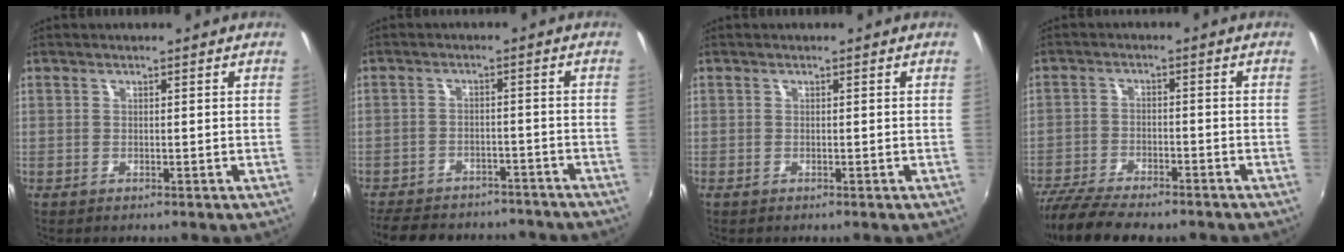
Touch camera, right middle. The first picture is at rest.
{"total": 17.5, "force": [-14.9, 6.5, 6.6], "torque": [-0.152, -0.001, -0.197]}
{"total": 0.0}
{"total": 11.6, "force": [-9.9, 2.6, 5.5], "torque": [-0.134, -0.031, -0.172]}